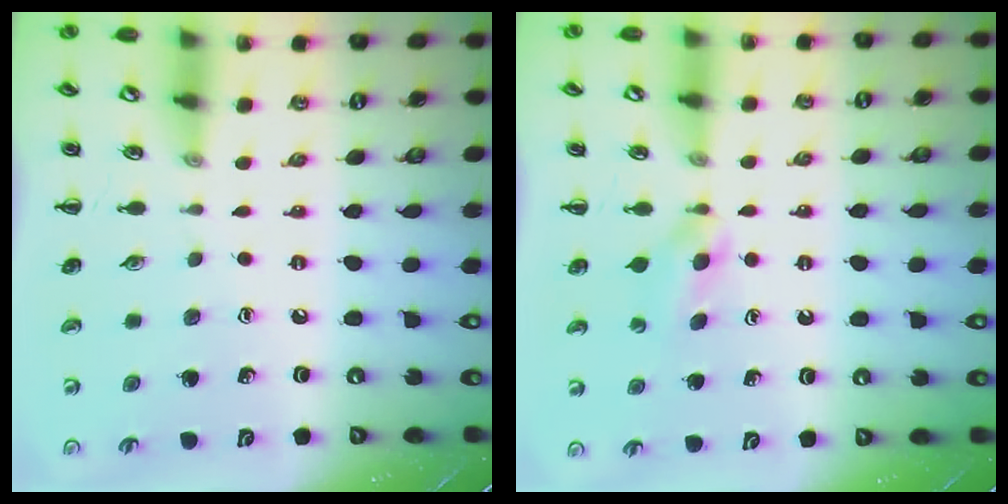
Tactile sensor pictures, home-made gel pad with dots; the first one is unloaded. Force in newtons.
{"total": 3.6, "press": 3.4, "slide": 1.4}